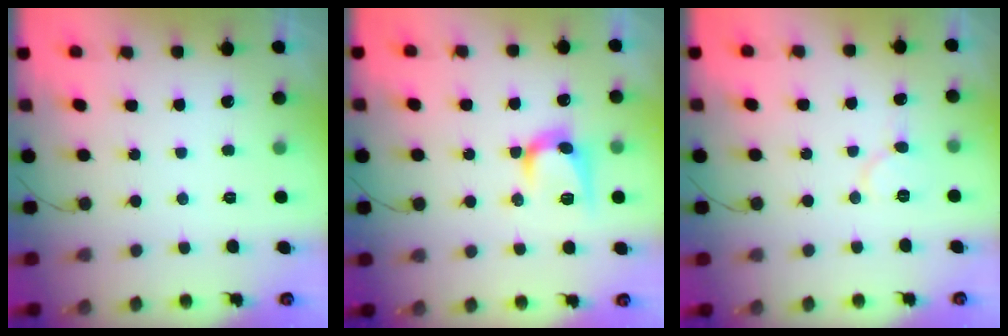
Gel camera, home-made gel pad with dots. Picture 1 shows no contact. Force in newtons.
{"total": 10.2, "press": 10.2, "slide": 0.5}
{"total": 4.9, "press": 4.9, "slide": 0.2}